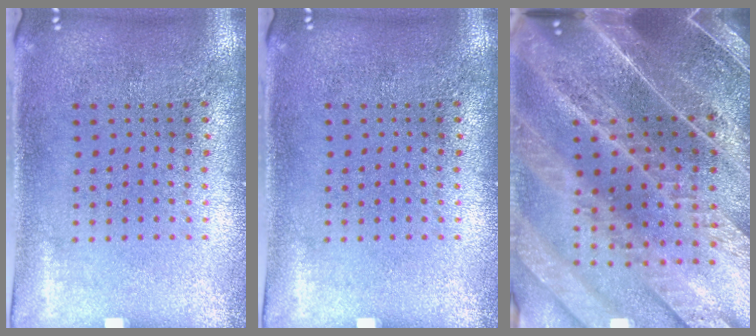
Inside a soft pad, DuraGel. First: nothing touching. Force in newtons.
{"total": 0.0}
{"total": 4.8, "press": 4.2, "slide": 2.2}